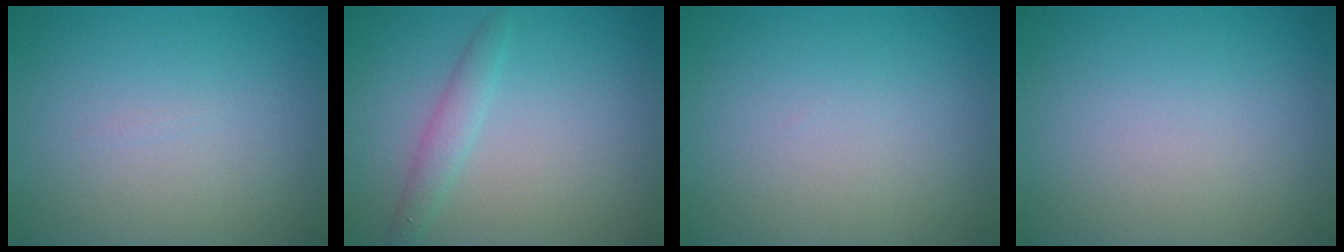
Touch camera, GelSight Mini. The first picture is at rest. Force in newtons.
{"total": 1.8, "press": 1.8, "slide": 0.0}
{"total": 0.0}
{"total": 0.0}